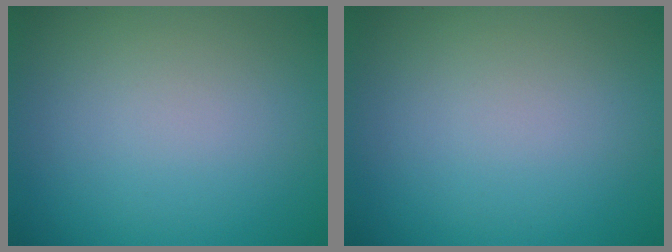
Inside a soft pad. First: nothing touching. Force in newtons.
{"total": 0.0}